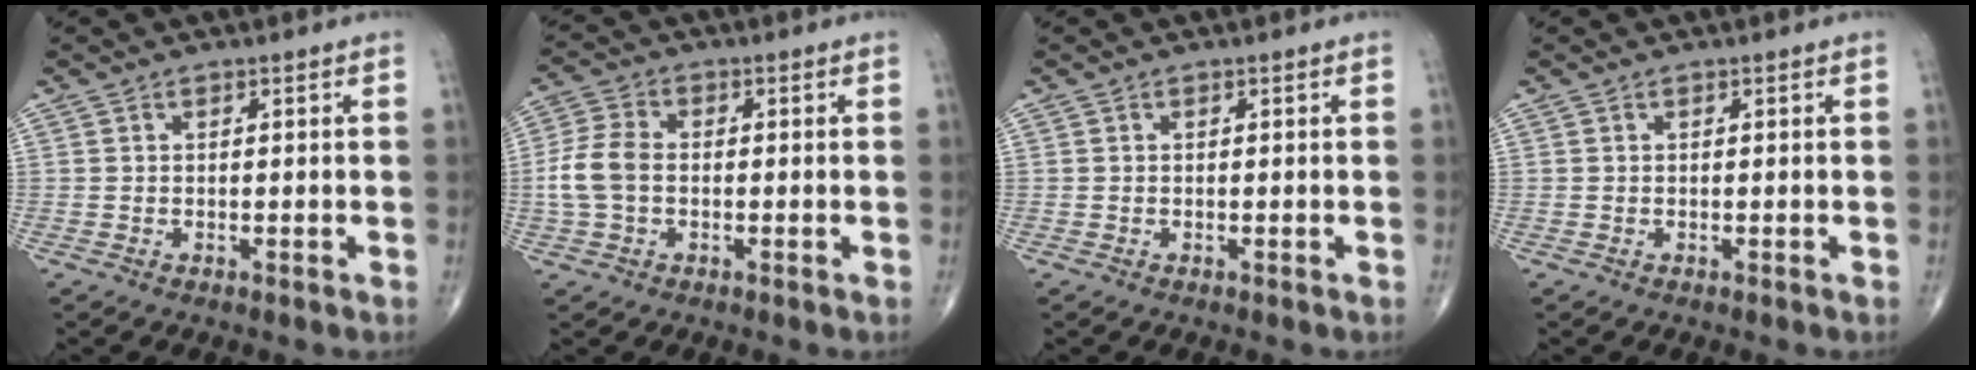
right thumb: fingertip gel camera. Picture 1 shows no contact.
{"total": 7.1, "force": [-0.7, 4.8, 5.2], "torque": [-0.120, 0.017, -0.019]}
{"total": 0.0}
{"total": 0.0}